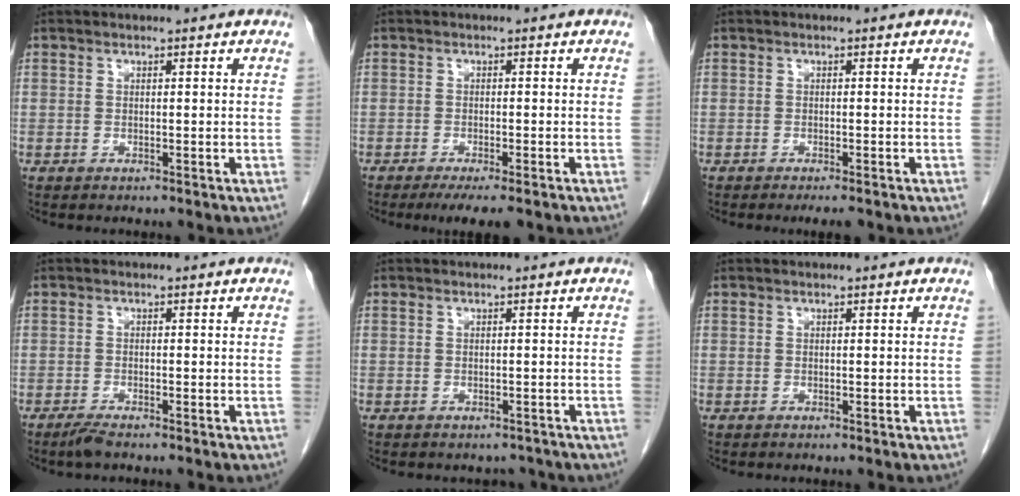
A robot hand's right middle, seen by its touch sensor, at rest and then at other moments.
{"total": 5.3, "force": [-3.9, 0.7, 3.6], "torque": [-0.046, -0.013, -0.055]}
{"total": 2.4, "force": [-1.9, 0.3, 1.4], "torque": [-0.018, -0.007, -0.024]}
{"total": 1.8, "force": [-1.5, 0.1, 1.1], "torque": [-0.030, -0.006, -0.029]}
{"total": 1.9, "force": [-1.6, 1.0, 0.1], "torque": [-0.002, 0.001, -0.022]}
{"total": 0.0}